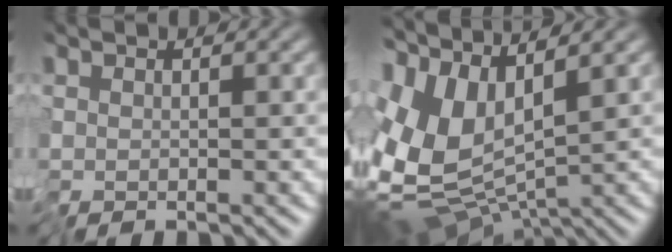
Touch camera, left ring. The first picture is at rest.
{"total": 11.1, "force": [1.1, 5.6, 9.5], "torque": [-0.215, -0.004, 0.031]}